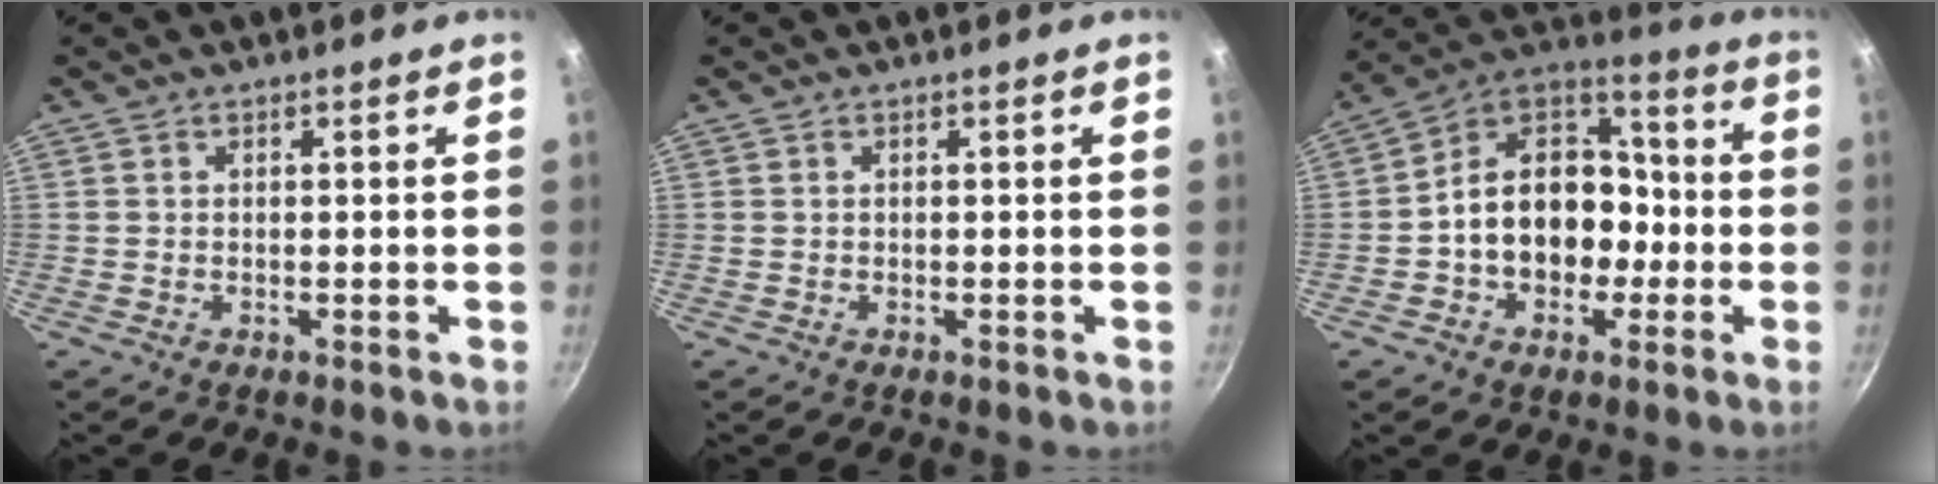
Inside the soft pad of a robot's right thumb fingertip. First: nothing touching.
{"total": 0.0}
{"total": 17.0, "force": [-2.8, 13.0, 10.5], "torque": [-0.128, 0.057, -0.058]}